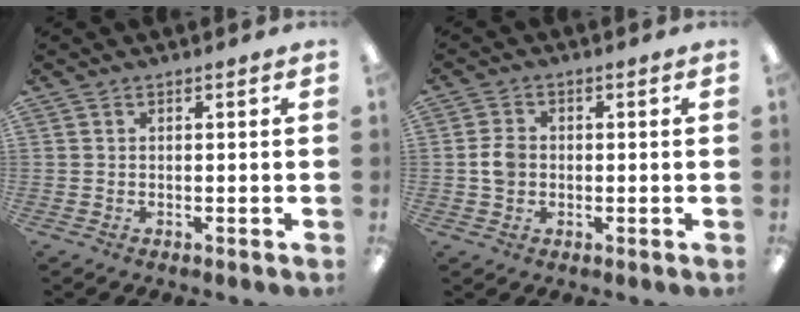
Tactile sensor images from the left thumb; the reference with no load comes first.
{"total": 4.1, "force": [-0.2, 3.3, 2.5], "torque": [-0.037, 0.006, -0.005]}